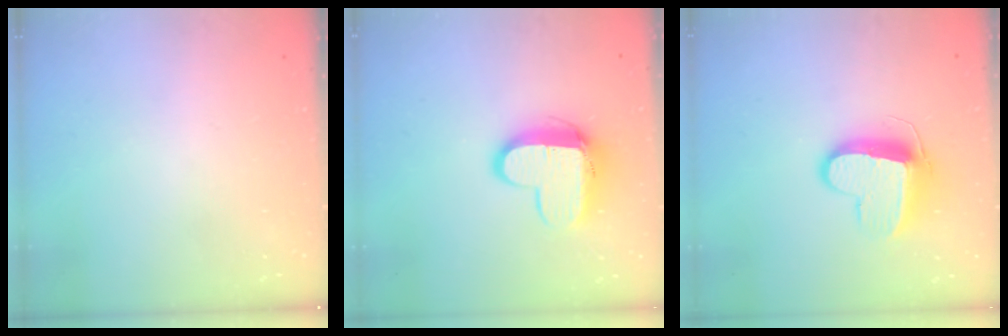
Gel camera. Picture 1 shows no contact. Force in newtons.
{"total": 11.2, "press": 11.2, "slide": 1.1}
{"total": 11.3, "press": 11.3, "slide": 1.1}